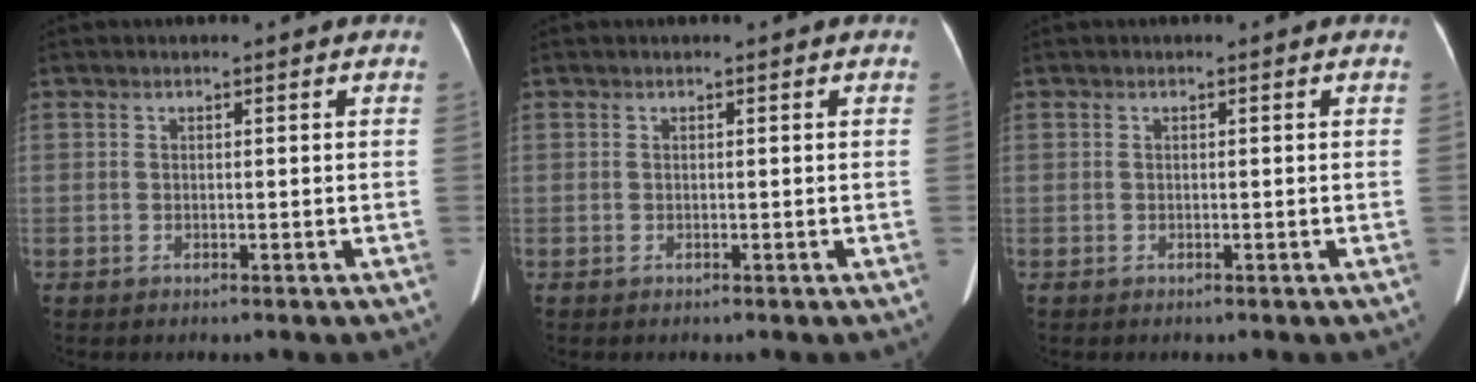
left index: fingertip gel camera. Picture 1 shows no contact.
{"total": 0.0}
{"total": 0.0}